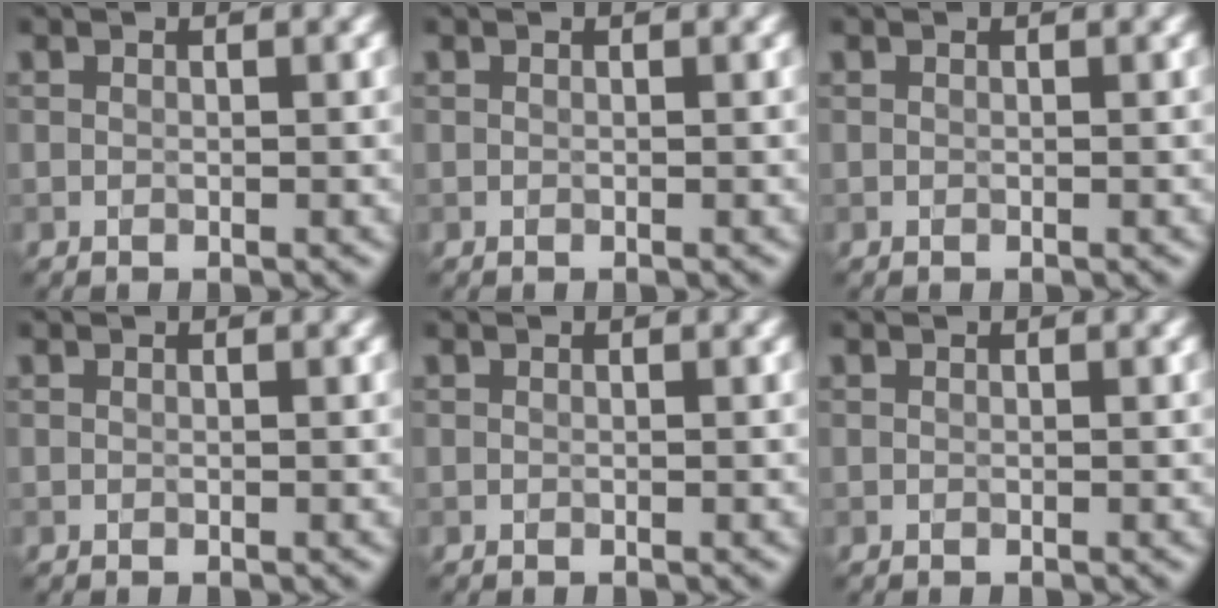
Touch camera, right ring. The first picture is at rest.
{"total": 0.0}
{"total": 0.0}
{"total": 0.0}
{"total": 0.0}
{"total": 0.0}